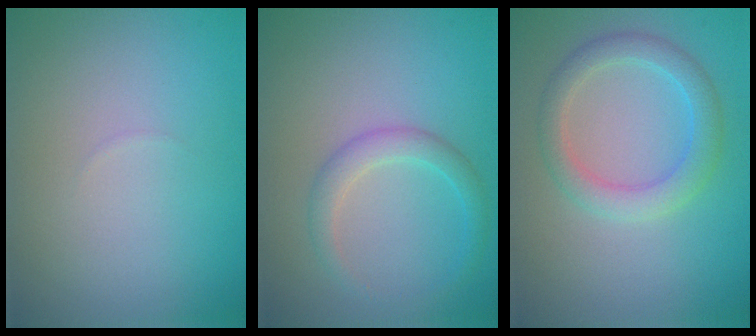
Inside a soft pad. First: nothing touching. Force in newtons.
{"total": 2.2, "press": 2.2, "slide": 0.1}
{"total": 3.2, "press": 3.2, "slide": 0.4}